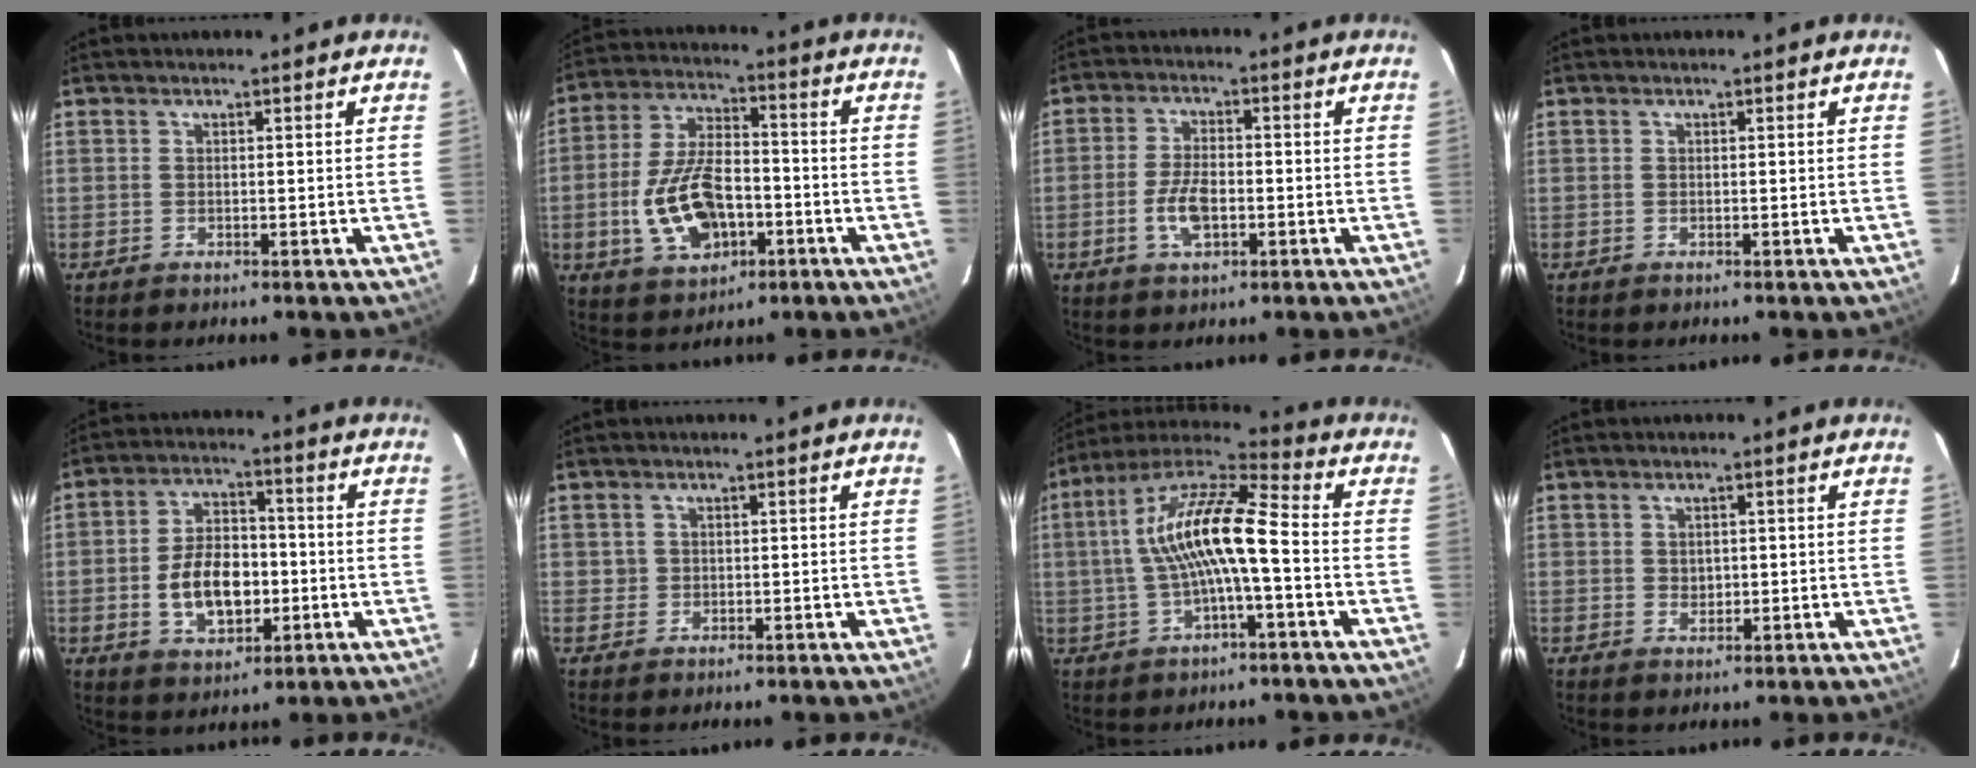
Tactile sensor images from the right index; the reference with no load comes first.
{"total": 14.8, "force": [-4.2, 8.2, 11.6], "torque": [-0.245, 0.007, -0.064]}
{"total": 6.6, "force": [-2.0, 3.2, 5.4], "torque": [-0.112, 0.000, -0.036]}
{"total": 0.0}
{"total": 11.3, "force": [-2.3, 7.0, 8.6], "torque": [-0.168, 0.013, -0.028]}
{"total": 1.2, "force": [0.1, 1.2, 0.0], "torque": [0.006, 0.003, 0.003]}
{"total": 14.1, "force": [-0.8, 2.9, 13.8], "torque": [-0.259, 0.020, -0.021]}
{"total": 1.7, "force": [0.2, 1.6, 0.6], "torque": [-0.006, 0.001, 0.008]}